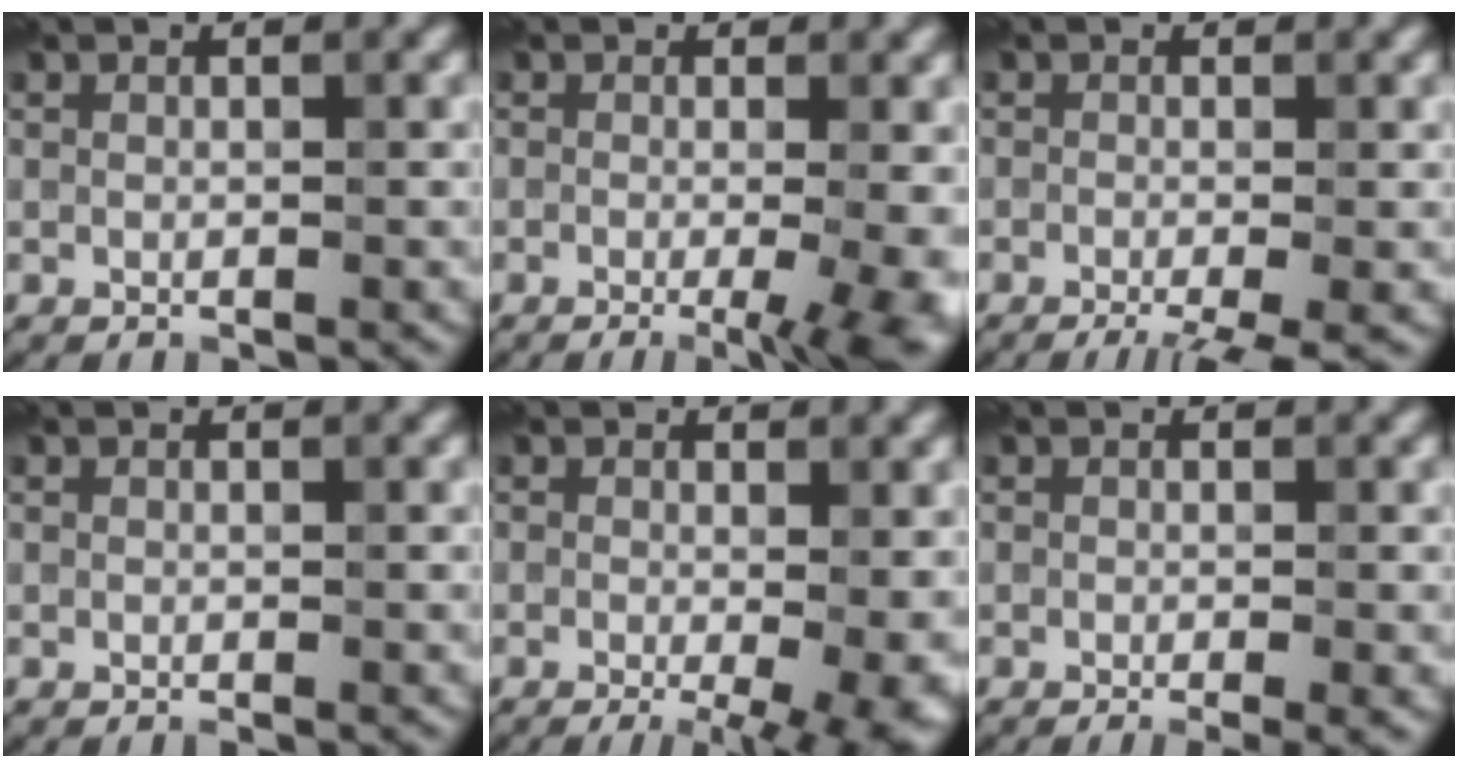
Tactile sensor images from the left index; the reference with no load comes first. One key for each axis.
{"total": 7.8, "fx": -1.4, "fy": 3.2, "fz": 7.0, "tx": -0.040, "ty": 0.001, "tz": -0.014}
{"total": 3.6, "fx": -1.8, "fy": 0.8, "fz": 2.9, "tx": -0.036, "ty": -0.007, "tz": -0.031}
{"total": 0.0}
{"total": 7.8, "fx": -1.6, "fy": 2.9, "fz": 7.1, "tx": -0.057, "ty": -0.006, "tz": -0.017}
{"total": 2.4, "fx": -0.8, "fy": 0.7, "fz": 2.2, "tx": -0.024, "ty": -0.010, "tz": -0.009}